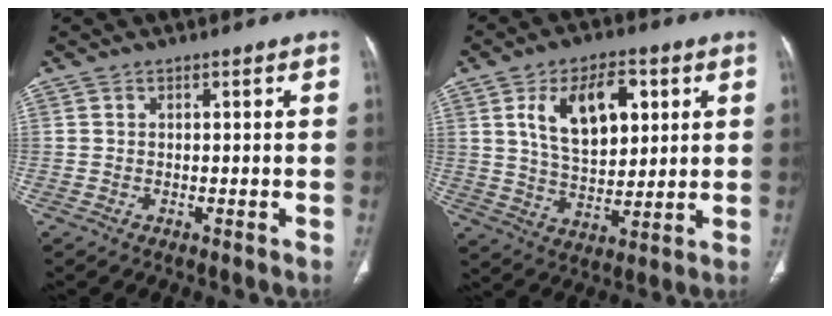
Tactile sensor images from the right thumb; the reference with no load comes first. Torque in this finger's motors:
{"motor_torque": [0.43, 0.48, 0.25, 0.03, 0.25]}